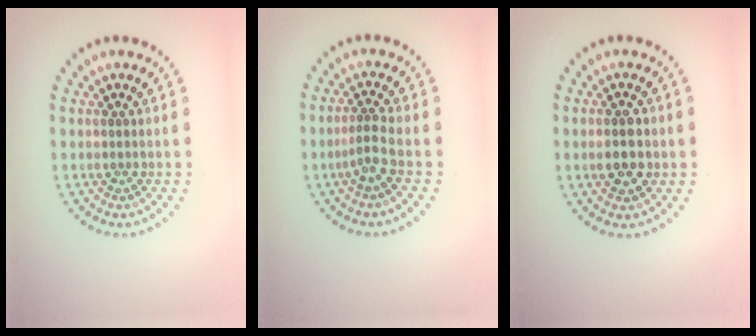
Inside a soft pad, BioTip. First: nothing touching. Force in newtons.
{"total": 1.9, "press": 1.3, "slide": 1.4}
{"total": 2.8, "press": 2.8, "slide": 0.1}